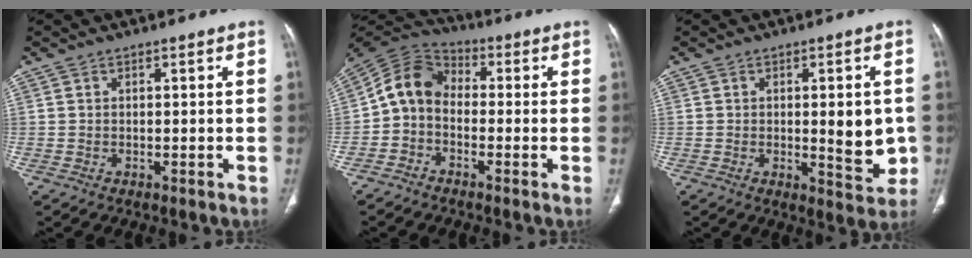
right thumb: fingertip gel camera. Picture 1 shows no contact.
{"total": 8.6, "force": [-1.3, 6.5, 5.4], "torque": [-0.093, 0.038, -0.045]}
{"total": 8.8, "force": [-0.3, 3.4, 8.1], "torque": [-0.084, -0.013, 0.005]}